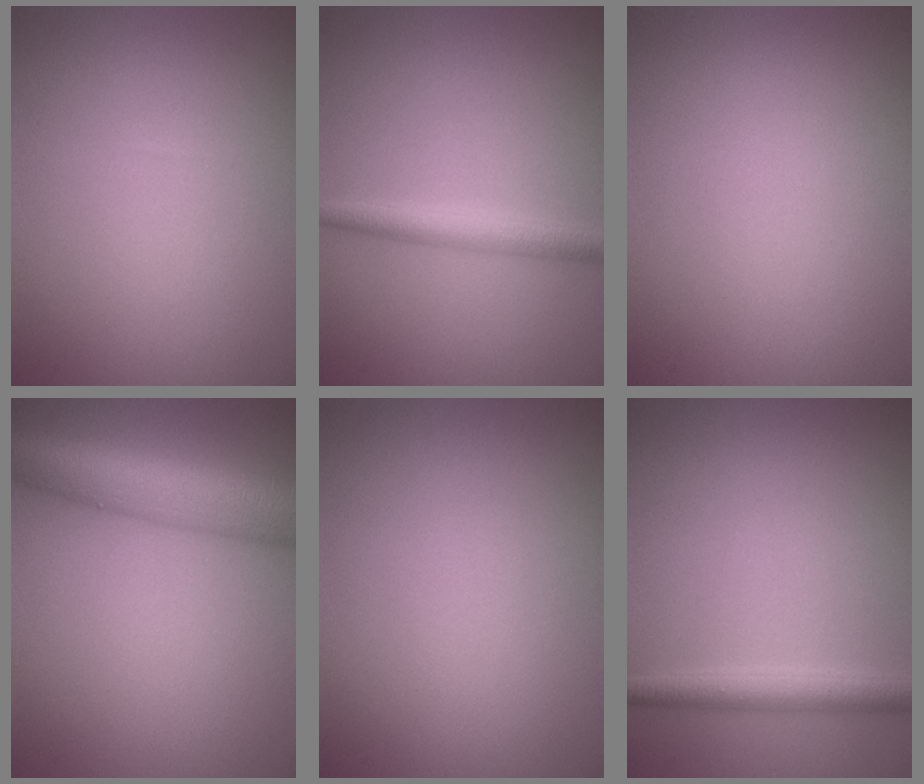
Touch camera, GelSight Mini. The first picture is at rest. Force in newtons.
{"total": 2.5, "press": 2.5, "slide": 0.1}
{"total": 0.0}
{"total": 8.1, "press": 8.1, "slide": 0.2}
{"total": 0.0}
{"total": 2.7, "press": 2.7, "slide": 0.1}